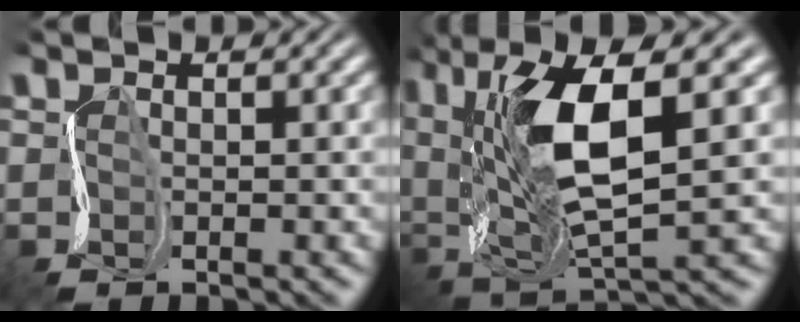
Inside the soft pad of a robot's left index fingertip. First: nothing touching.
{"total": 10.2, "force": [3.2, 3.8, 8.9], "torque": [-0.172, 0.008, 0.057]}